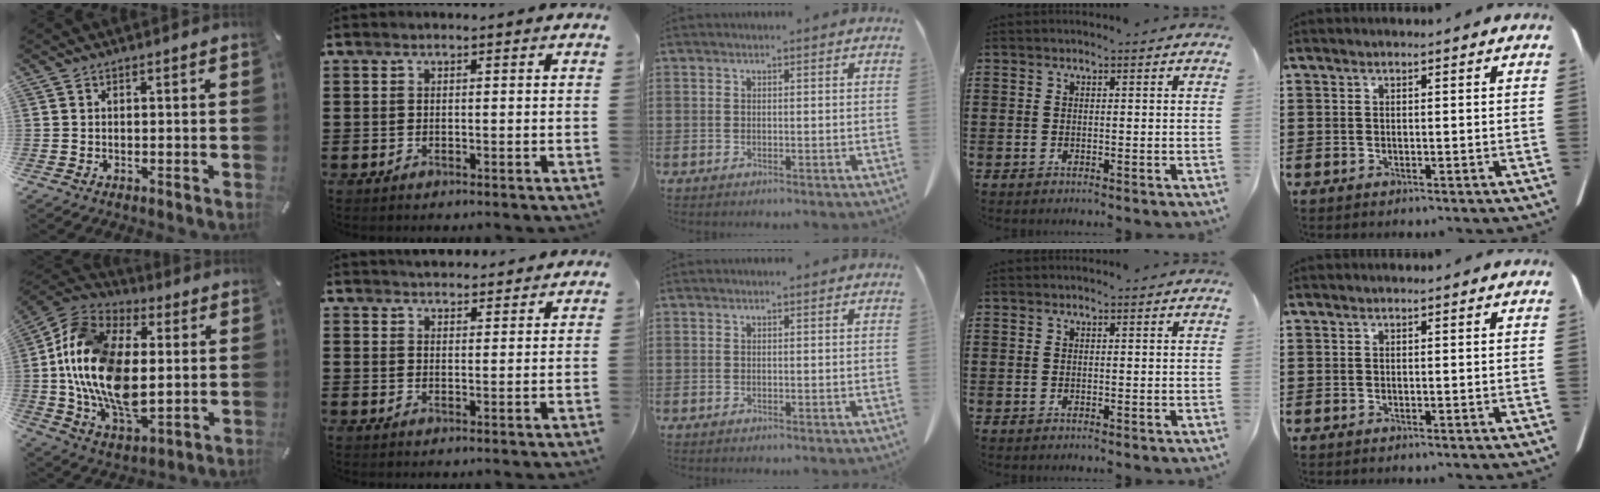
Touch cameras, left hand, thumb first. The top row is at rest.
{"thumb": {"total": 20.8, "force": [0.3, 13.5, 15.8], "torque": [-0.364, 0.001, 0.003]}, "index": {"total": 2.9, "force": [2.9, 0.2, -0.2], "torque": [-0.005, -0.006, 0.053]}}